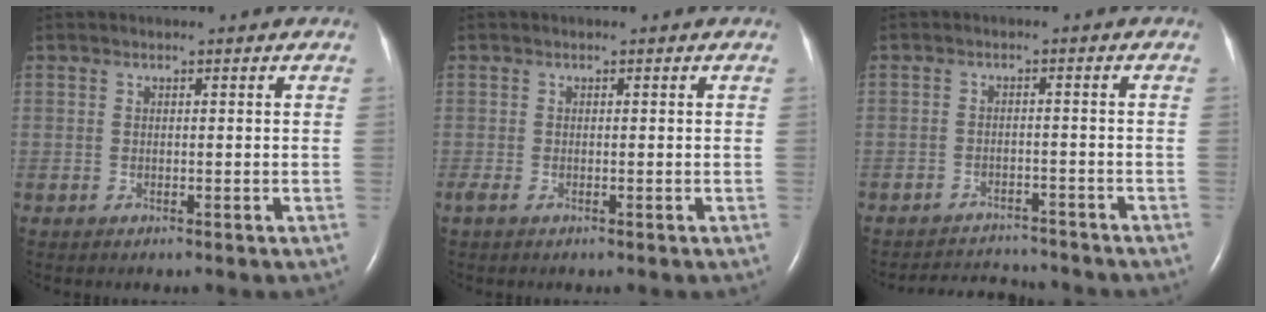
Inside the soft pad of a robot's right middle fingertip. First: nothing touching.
{"total": 0.5, "force": [-0.3, 0.1, 0.4], "torque": [-0.013, -0.003, -0.007]}
{"total": 6.6, "force": [-6.5, 0.9, 0.2], "torque": [-0.008, 0.002, -0.095]}